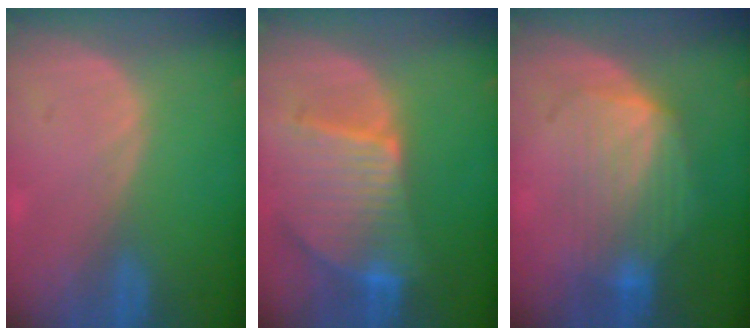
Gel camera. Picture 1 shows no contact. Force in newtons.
{"total": 9.4, "press": 8.2, "slide": 4.6}
{"total": 7.4, "press": 7.3, "slide": 1.3}